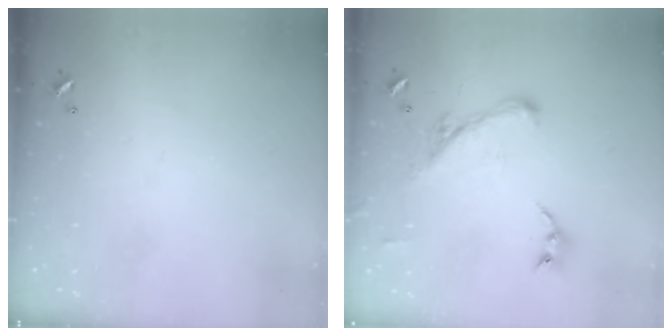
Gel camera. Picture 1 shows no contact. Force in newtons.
{"total": 2.5, "press": 2.4, "slide": 0.5}